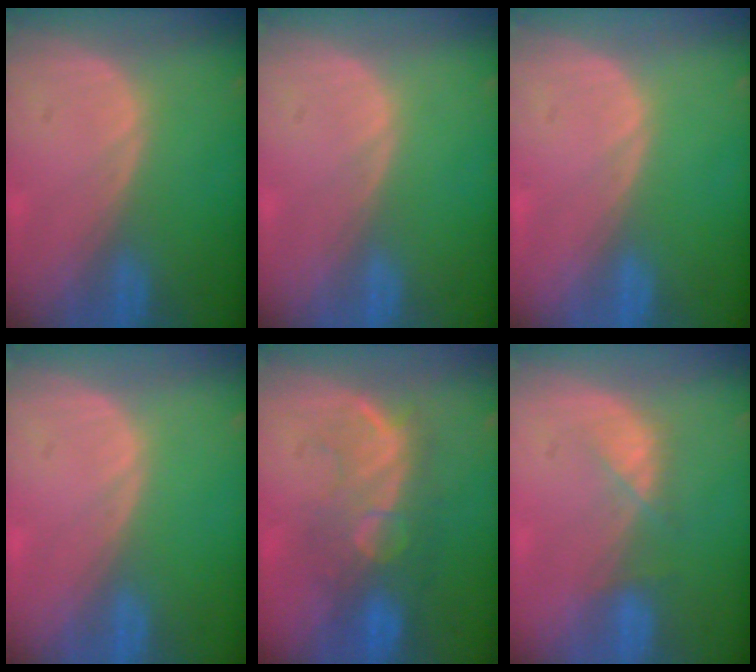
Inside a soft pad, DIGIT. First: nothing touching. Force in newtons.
{"total": 0.0}
{"total": 0.0}
{"total": 0.0}
{"total": 8.8, "press": 8.4, "slide": 2.7}
{"total": 2.9, "press": 2.9, "slide": 0.7}